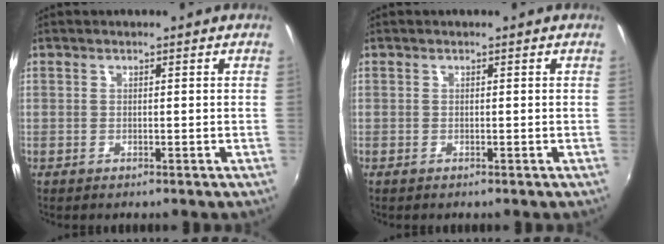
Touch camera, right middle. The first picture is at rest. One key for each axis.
{"total": 0.0}